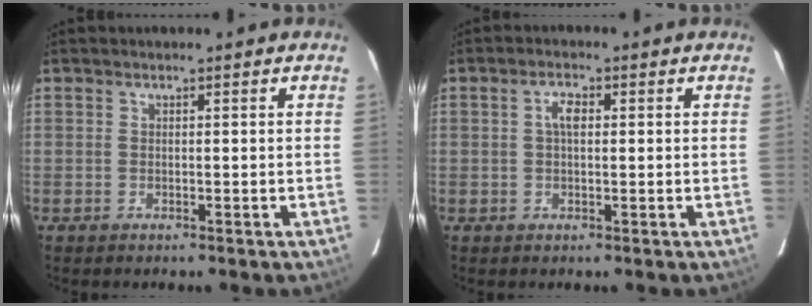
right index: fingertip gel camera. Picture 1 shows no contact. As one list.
[{"total": 2.6, "force": [0.4, 1.2, 2.3], "torque": [-0.043, 0.009, 0.006]}]